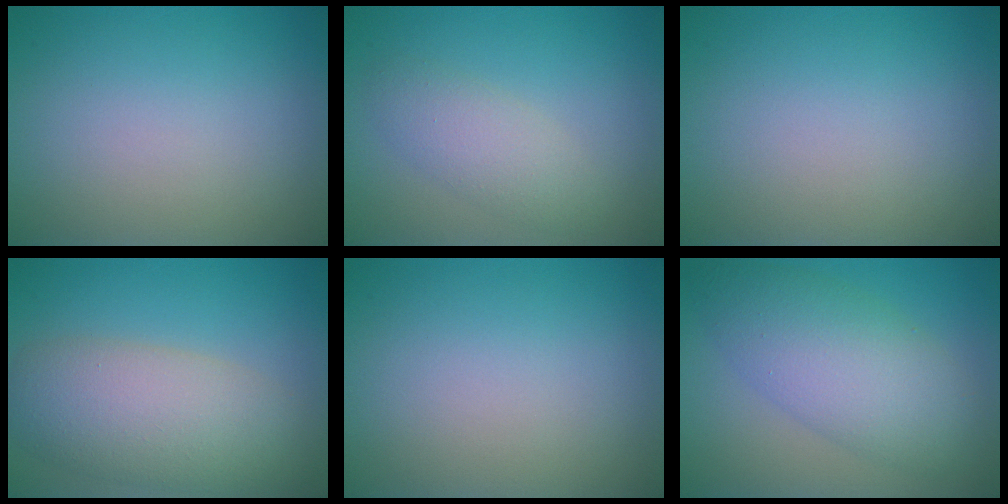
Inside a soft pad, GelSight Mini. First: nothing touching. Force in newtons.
{"total": 2.8, "press": 2.8, "slide": 0.1}
{"total": 0.0}
{"total": 7.3, "press": 7.3, "slide": 0.5}
{"total": 0.0}
{"total": 6.8, "press": 6.8, "slide": 0.1}